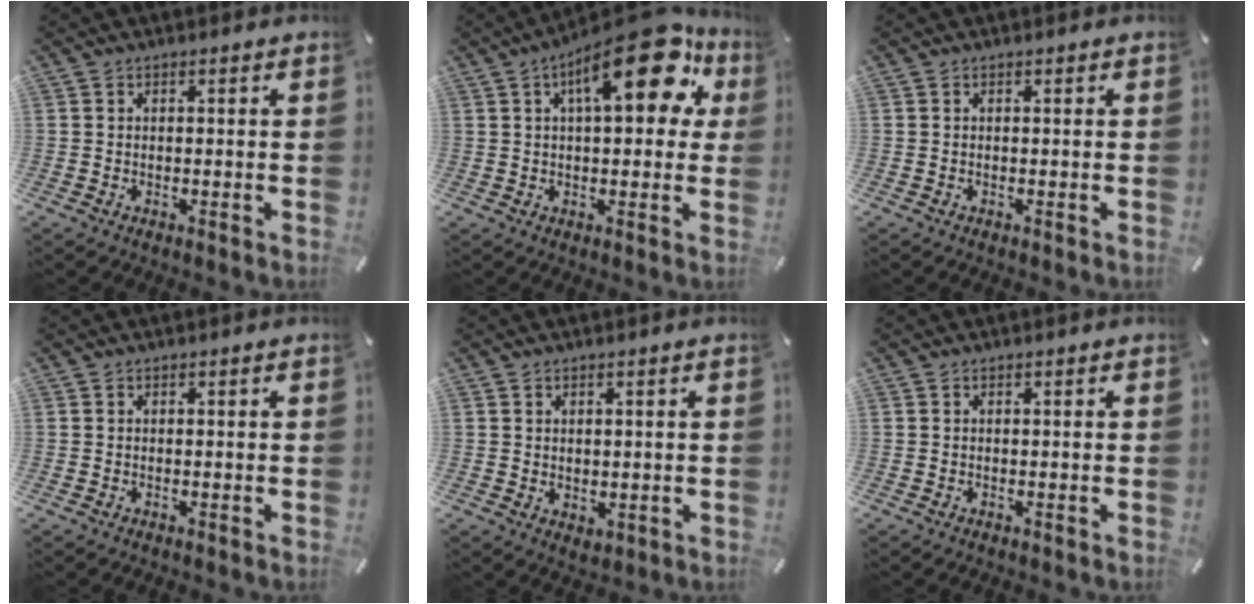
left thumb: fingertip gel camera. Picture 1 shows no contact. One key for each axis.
{"total": 19.9, "fx": 8.1, "fy": 8.0, "fz": 16.3, "tx": -0.229, "ty": -0.026, "tz": 0.125}
{"total": 0.0}
{"total": 0.0}
{"total": 1.7, "fx": 0.9, "fy": 1.4, "fz": 0.3, "tx": 0.000, "ty": -0.001, "tz": 0.015}
{"total": 0.0}